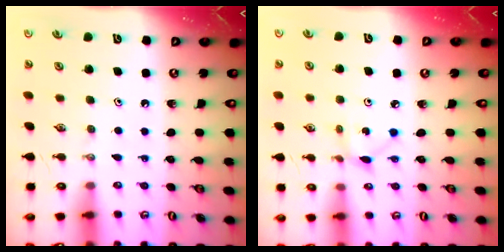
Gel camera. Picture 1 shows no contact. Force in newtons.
{"total": 2.9, "press": 2.9, "slide": 0.2}